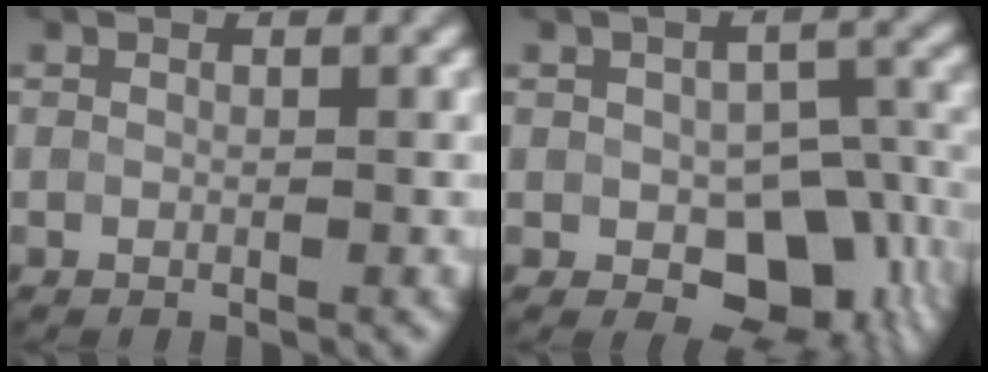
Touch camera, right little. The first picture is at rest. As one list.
[{"total": 7.8, "force": [-2.8, 4.6, 5.7], "torque": [-0.088, -0.023, -0.017]}]